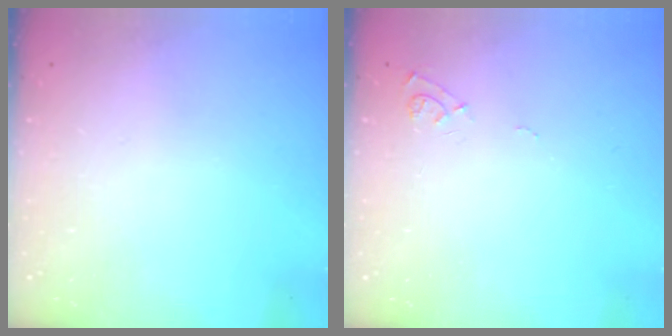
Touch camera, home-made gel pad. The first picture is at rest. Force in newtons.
{"total": 6.8, "press": 6.8, "slide": 0.6}